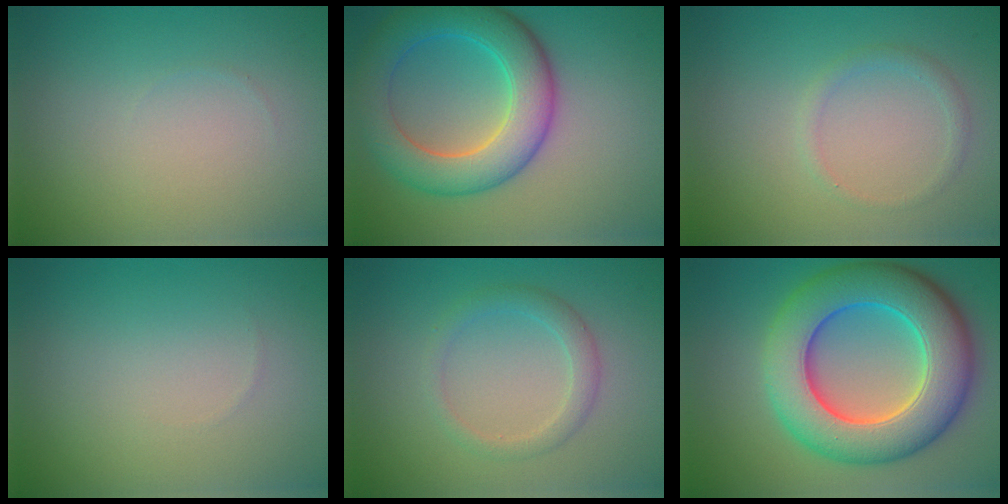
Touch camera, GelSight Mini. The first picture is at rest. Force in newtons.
{"total": 7.6, "press": 7.6, "slide": 0.3}
{"total": 1.2, "press": 1.2, "slide": 0.1}
{"total": 0.0}
{"total": 2.1, "press": 2.1, "slide": 0.2}
{"total": 11.3, "press": 11.3, "slide": 0.4}